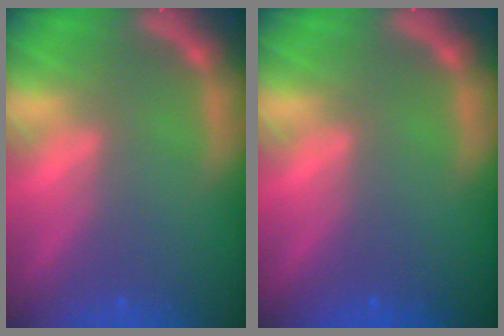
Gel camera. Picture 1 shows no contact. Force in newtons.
{"total": 0.0}